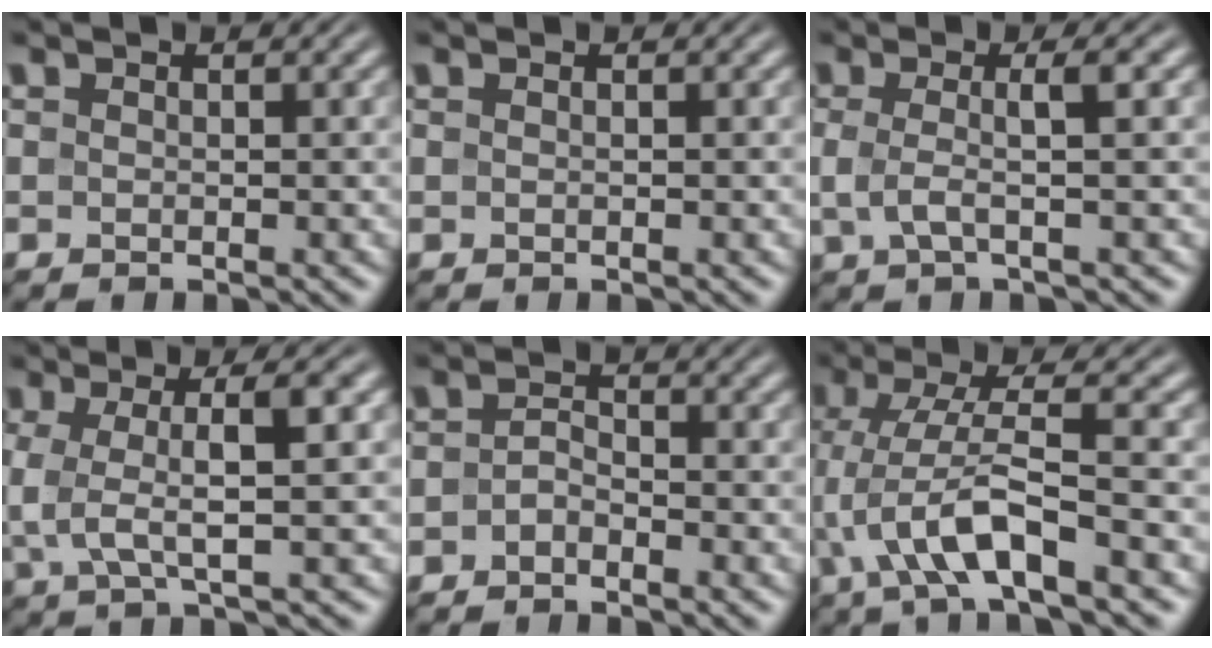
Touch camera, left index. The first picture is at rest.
{"total": 0.0}
{"total": 3.3, "force": [0.0, 0.7, 3.2], "torque": [-0.062, 0.002, -0.003]}
{"total": 5.7, "force": [0.5, 1.3, 5.5], "torque": [-0.107, 0.007, 0.005]}
{"total": 1.5, "force": [-1.0, 0.8, 0.8], "torque": [-0.018, 0.008, -0.021]}
{"total": 7.3, "force": [-2.7, 1.5, 6.6], "torque": [-0.130, 0.012, -0.055]}